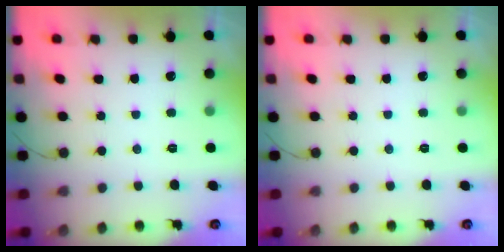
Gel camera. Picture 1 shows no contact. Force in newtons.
{"total": 0.0}